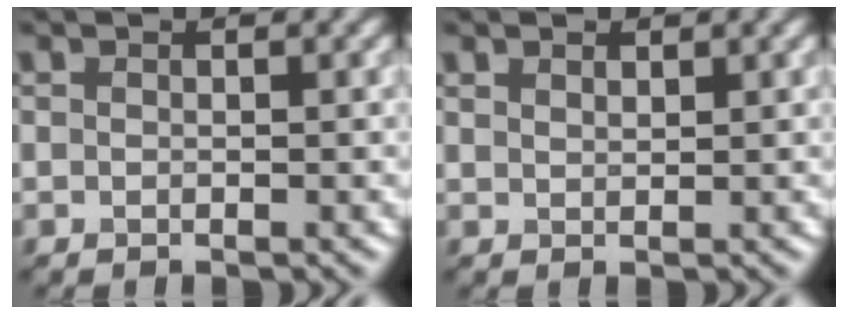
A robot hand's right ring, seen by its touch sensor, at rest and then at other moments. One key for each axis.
{"total": 1.0, "fx": 0.8, "fy": 0.4, "fz": 0.3, "tx": -0.009, "ty": 0.000, "tz": 0.017}